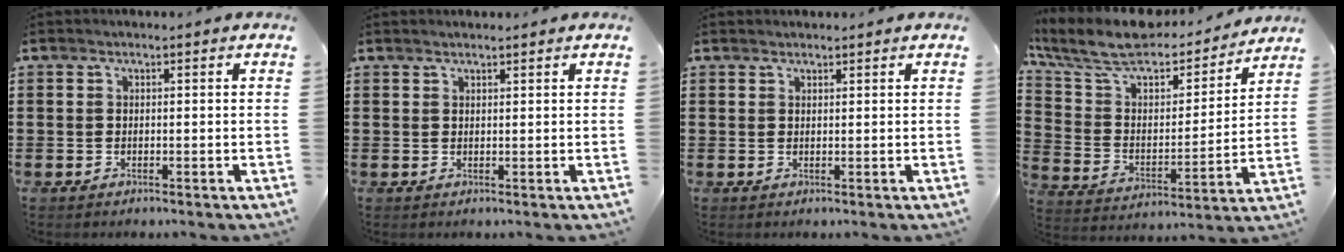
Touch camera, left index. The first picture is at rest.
{"total": 0.9, "force": [0.8, 0.0, 0.3], "torque": [-0.007, -0.001, 0.016]}
{"total": 0.9, "force": [0.9, 0.2, 0.1], "torque": [-0.004, 0.000, 0.017]}
{"total": 10.0, "force": [8.6, 2.7, 4.4], "torque": [-0.125, -0.057, 0.147]}